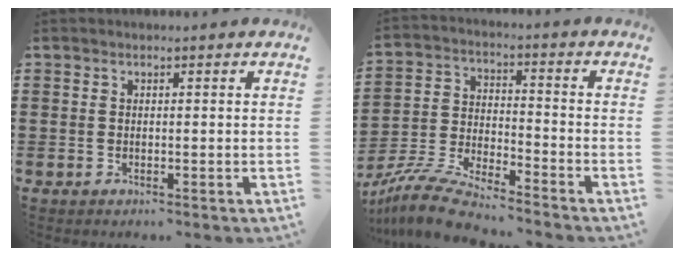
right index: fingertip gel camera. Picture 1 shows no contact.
{"total": 8.5, "force": [-8.1, 0.2, 2.6], "torque": [-0.069, -0.001, -0.164]}